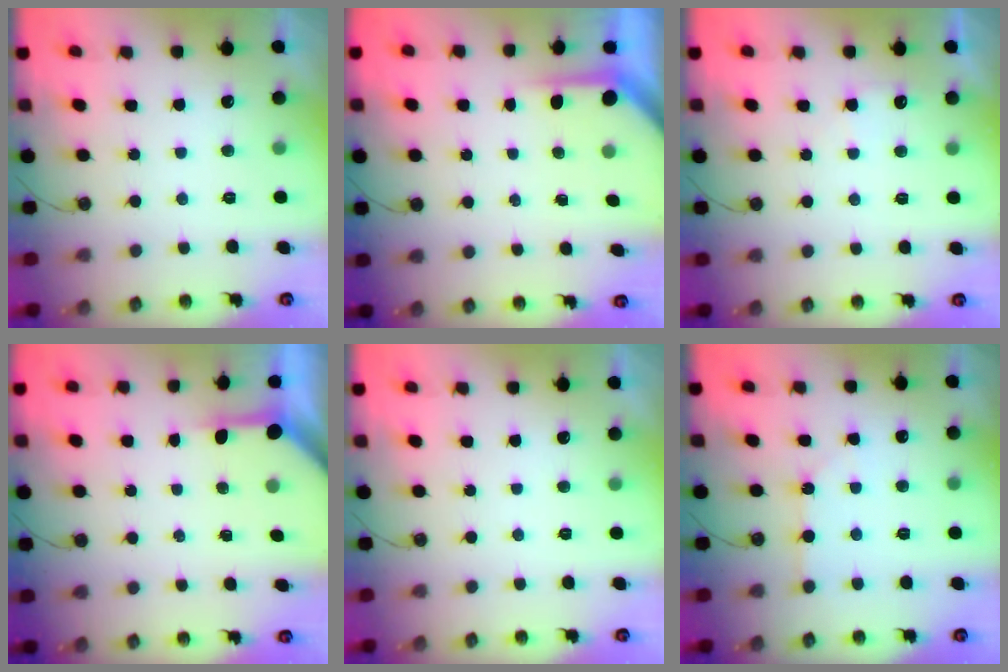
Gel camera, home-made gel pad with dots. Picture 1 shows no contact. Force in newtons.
{"total": 3.5, "press": 3.5, "slide": 0.4}
{"total": 4.0, "press": 3.9, "slide": 0.7}
{"total": 3.5, "press": 3.5, "slide": 0.5}
{"total": 0.0}
{"total": 3.9, "press": 3.9, "slide": 0.5}